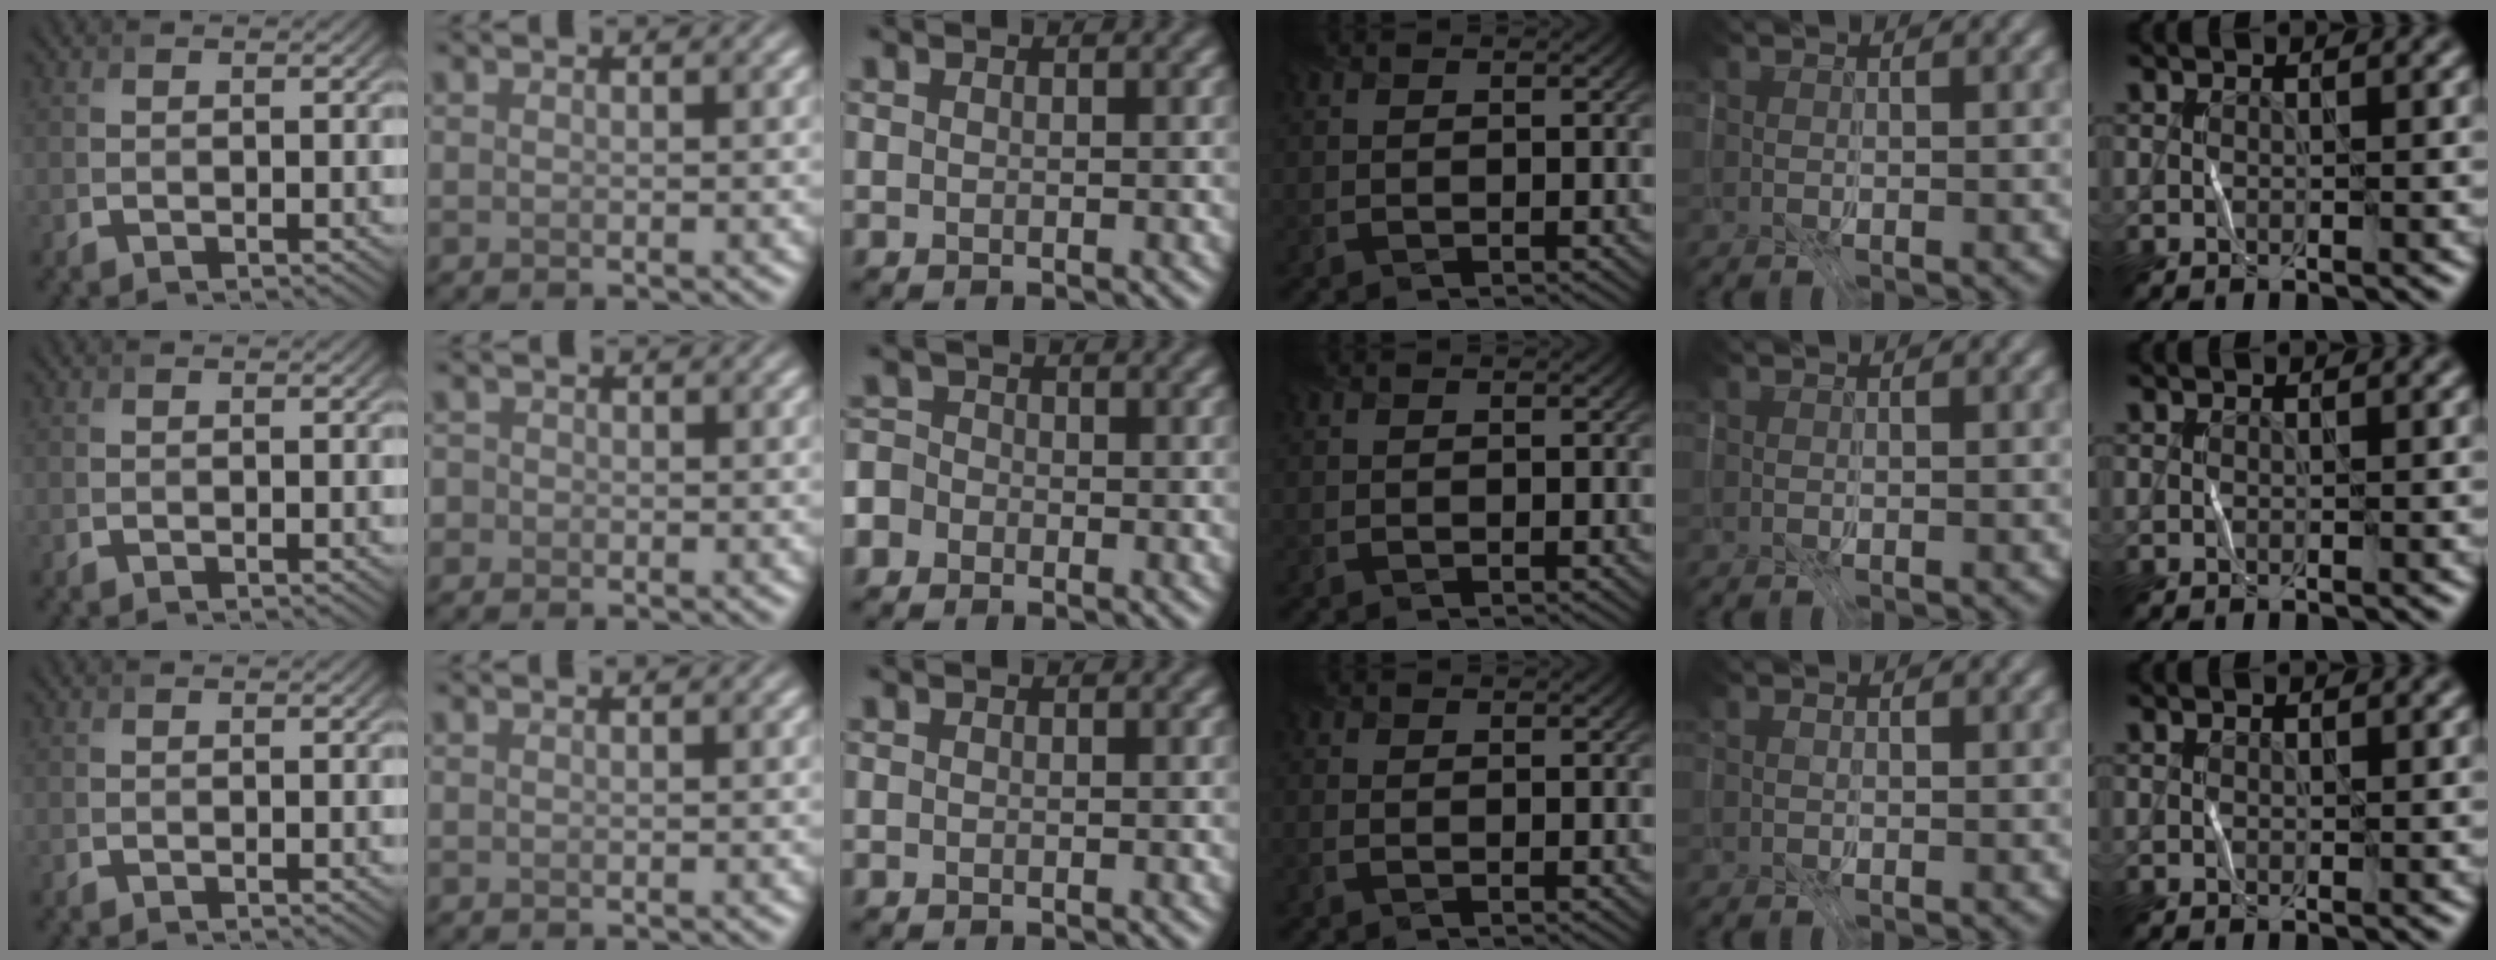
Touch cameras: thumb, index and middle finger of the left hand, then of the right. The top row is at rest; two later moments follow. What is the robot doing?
{"motion": "fold", "object": "coffee filter"}